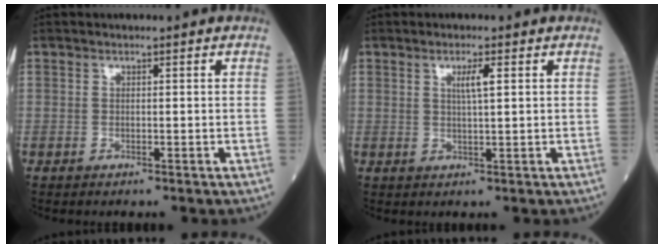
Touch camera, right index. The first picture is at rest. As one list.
[{"total": 2.5, "force": [1.2, 0.0, 2.2], "torque": [-0.039, -0.001, 0.022]}]